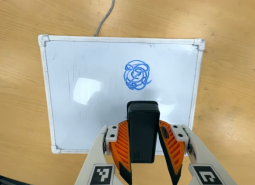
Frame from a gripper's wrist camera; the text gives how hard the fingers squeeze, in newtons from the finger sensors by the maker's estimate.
{"total": 4.3, "left": 3.5, "right": 5.1}